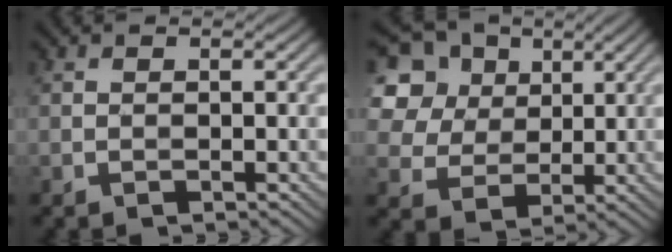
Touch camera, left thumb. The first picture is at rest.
{"total": 14.6, "force": [6.9, 10.9, 6.8], "torque": [-0.212, 0.036, 0.150]}